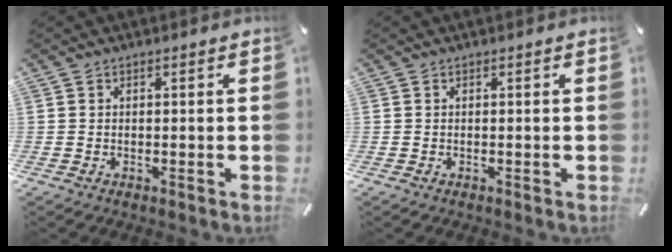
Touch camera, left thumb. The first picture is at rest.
{"total": 0.0}